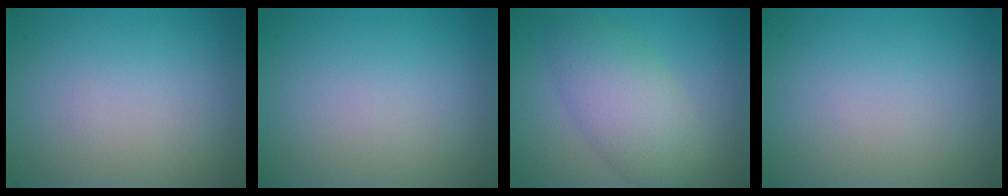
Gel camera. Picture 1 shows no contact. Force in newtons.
{"total": 0.0}
{"total": 5.6, "press": 5.5, "slide": 0.2}
{"total": 0.0}